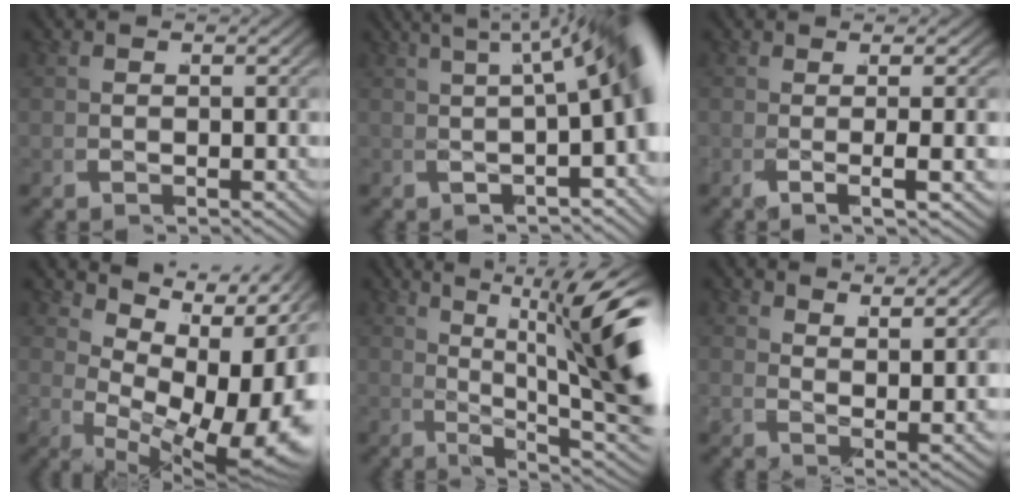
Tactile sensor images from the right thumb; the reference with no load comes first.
{"total": 9.0, "force": [1.7, 4.5, 7.6], "torque": [-0.087, 0.014, 0.015]}
{"total": 3.6, "force": [0.5, 0.3, 3.5], "torque": [-0.058, 0.005, -0.004]}
{"total": 13.8, "force": [0.8, 8.1, 11.1], "torque": [-0.175, -0.020, 0.020]}
{"total": 10.2, "force": [0.5, 4.5, 9.1], "torque": [-0.117, -0.008, 0.000]}
{"total": 2.9, "force": [2.6, -0.2, 1.2], "torque": [-0.015, 0.001, 0.040]}